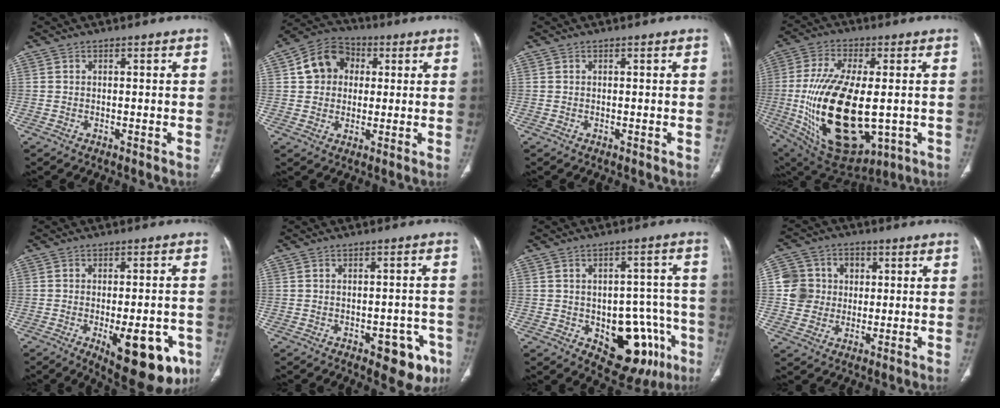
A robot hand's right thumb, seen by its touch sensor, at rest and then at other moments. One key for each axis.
{"total": 10.1, "fx": 2.1, "fy": 8.6, "fz": 4.8, "tx": -0.057, "ty": 0.010, "tz": 0.025}
{"total": 0.0}
{"total": 25.2, "fx": -2.8, "fy": 12.5, "fz": 21.7, "tx": -0.432, "ty": -0.022, "tz": -0.016}
{"total": 15.9, "fx": -6.4, "fy": 6.4, "fz": 13.1, "tx": -0.121, "ty": 0.009, "tz": -0.068}
{"total": 8.3, "fx": -4.1, "fy": 4.2, "fz": 5.9, "tx": -0.040, "ty": 0.019, "tz": -0.044}
{"total": 16.2, "fx": -6.1, "fy": 9.5, "fz": 11.7, "tx": -0.102, "ty": 0.033, "tz": -0.065}
{"total": 9.0, "fx": 0.8, "fy": 8.7, "fz": 2.3, "tx": -0.011, "ty": 0.013, "tz": 0.012}